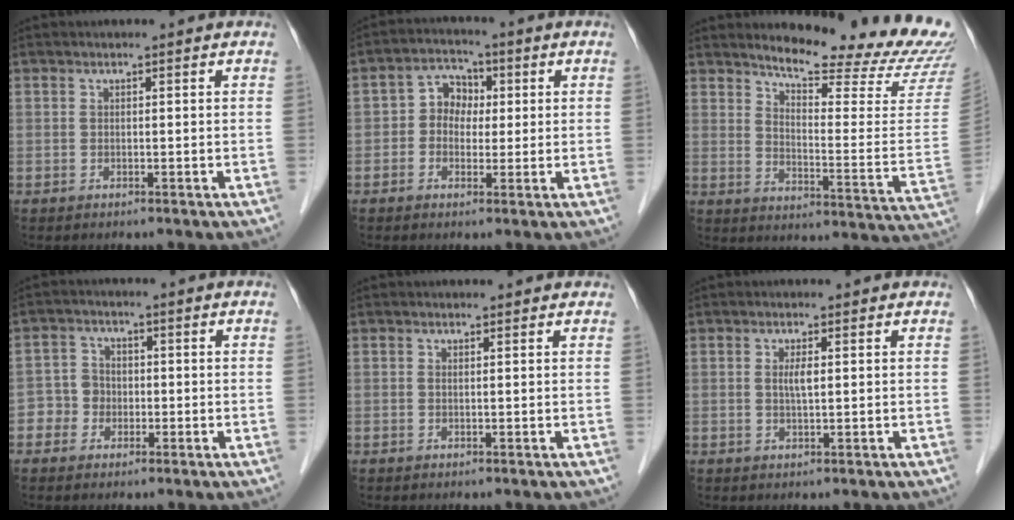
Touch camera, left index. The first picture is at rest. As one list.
[{"total": 4.9, "force": [0.3, 4.1, 2.7], "torque": [-0.048, 0.021, 0.000]}, {"total": 19.8, "force": [18.5, 1.2, 6.9], "torque": [-0.099, -0.111, 0.224]}, {"total": 3.9, "force": [-1.2, 3.6, 0.7], "torque": [-0.012, 0.014, -0.025]}, {"total": 1.0, "force": [0.9, 0.3, 0.3], "torque": [-0.015, 0.006, 0.007]}, {"total": 1.8, "force": [0.4, 0.3, 1.7], "torque": [-0.036, 0.000, 0.005]}]